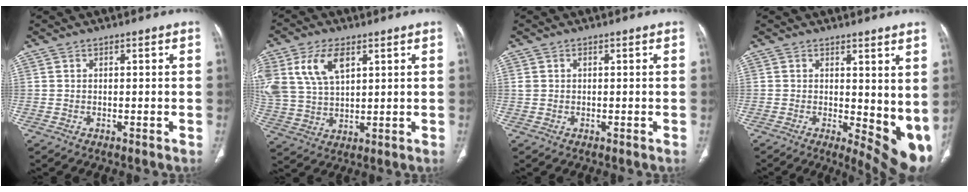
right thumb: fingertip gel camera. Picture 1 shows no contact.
{"total": 12.6, "force": [5.4, 7.1, 8.8], "torque": [-0.179, -0.007, 0.116]}
{"total": 1.0, "force": [0.3, 0.6, 0.6], "torque": [-0.013, 0.005, 0.010]}
{"total": 11.5, "force": [1.1, 5.1, 10.2], "torque": [-0.120, -0.031, 0.025]}